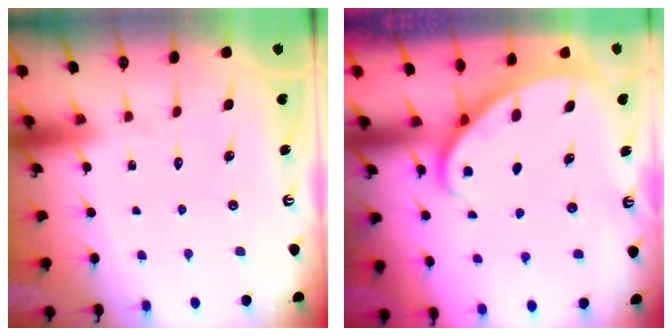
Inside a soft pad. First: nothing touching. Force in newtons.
{"total": 2.4, "press": 2.4, "slide": 0.2}